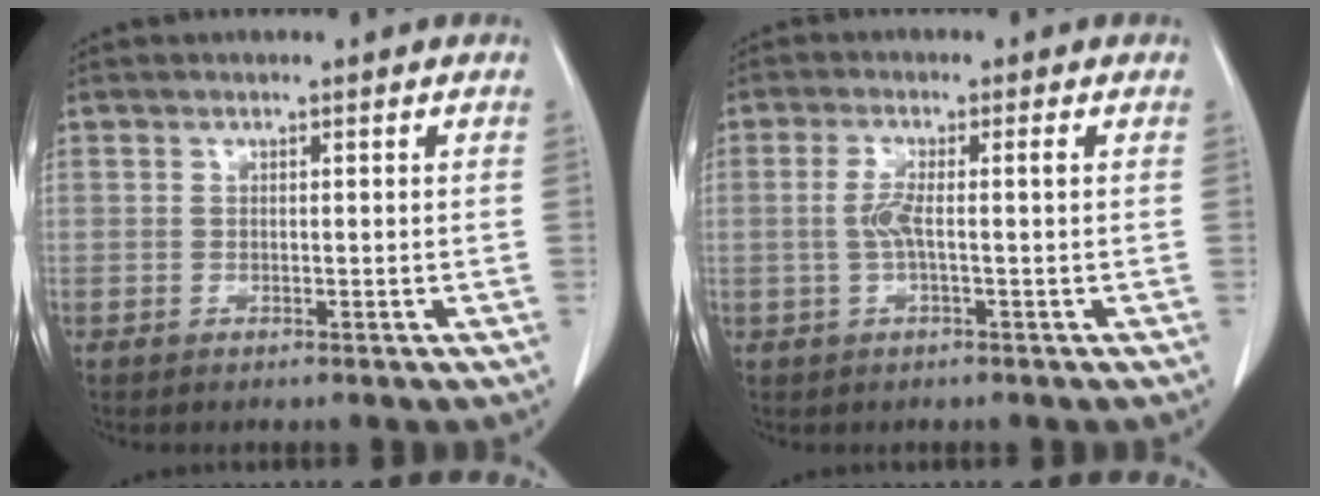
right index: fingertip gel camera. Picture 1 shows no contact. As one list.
[{"total": 3.5, "force": [-0.2, 0.1, 3.4], "torque": [-0.079, 0.008, -0.005]}]